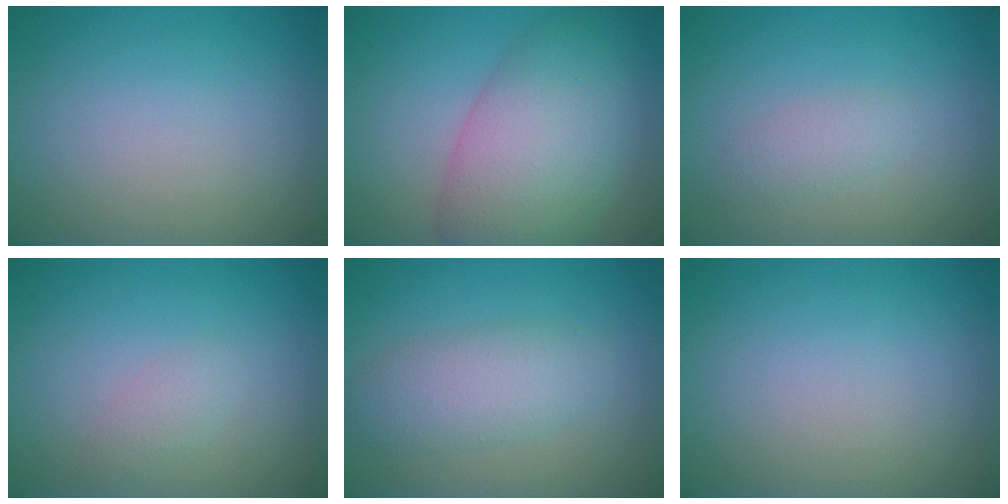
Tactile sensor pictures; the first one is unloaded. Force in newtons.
{"total": 9.1, "press": 9.1, "slide": 0.1}
{"total": 1.5, "press": 1.5, "slide": 0.1}
{"total": 1.2, "press": 1.2, "slide": 0.1}
{"total": 3.7, "press": 3.7, "slide": 0.0}
{"total": 0.0}